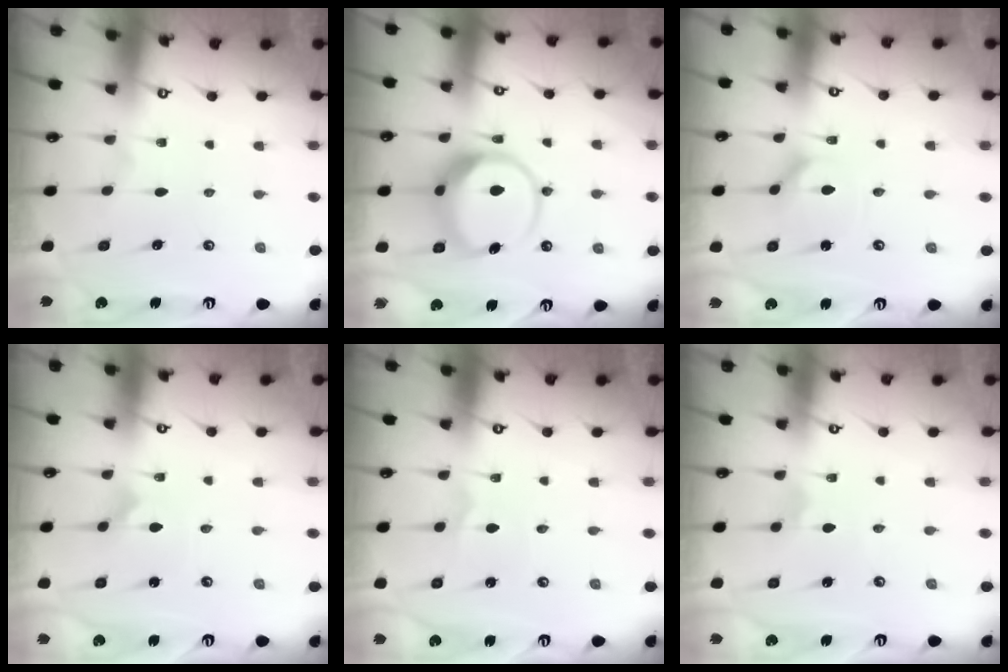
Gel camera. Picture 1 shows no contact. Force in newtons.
{"total": 11.6, "press": 11.4, "slide": 1.6}
{"total": 3.3, "press": 3.3, "slide": 0.4}
{"total": 1.0, "press": 1.0, "slide": 0.0}
{"total": 1.2, "press": 1.2, "slide": 0.0}
{"total": 1.6, "press": 1.6, "slide": 0.1}